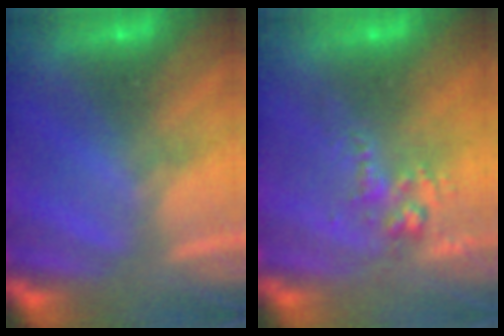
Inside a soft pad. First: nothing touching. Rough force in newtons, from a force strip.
{"total": 2.6}